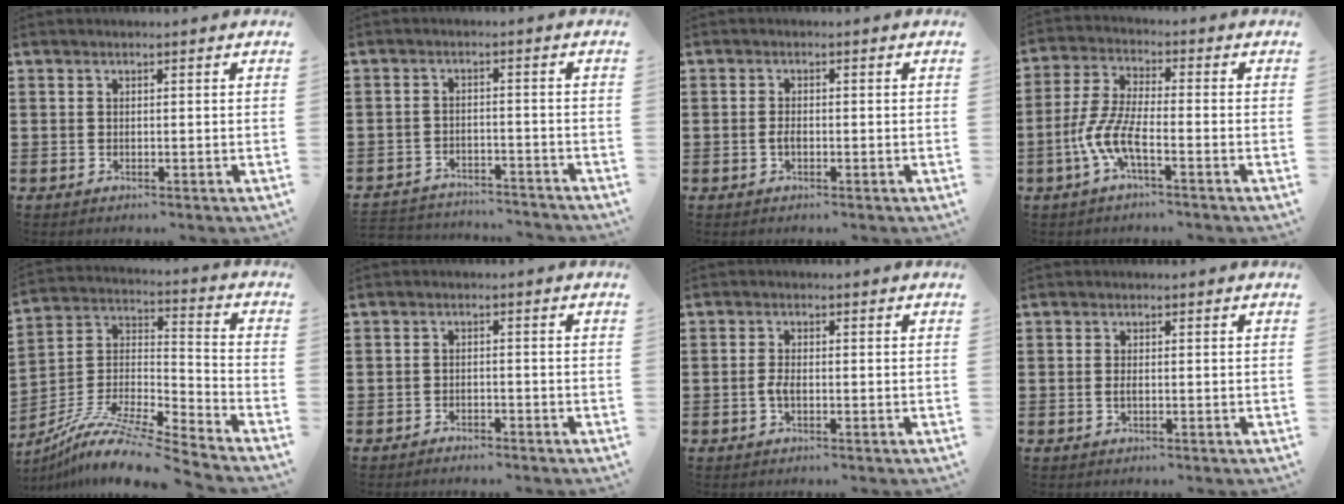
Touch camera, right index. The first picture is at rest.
{"total": 3.4, "force": [-3.4, 0.4, 0.1], "torque": [-0.007, 0.002, -0.073]}
{"total": 1.4, "force": [-0.5, 0.5, 1.2], "torque": [-0.033, -0.007, -0.010]}
{"total": 7.4, "force": [-3.4, 1.8, 6.3], "torque": [-0.160, -0.017, -0.073]}
{"total": 11.3, "force": [-9.5, 1.1, 6.1], "torque": [-0.126, 0.007, -0.192]}
{"total": 1.5, "force": [-1.5, 0.3, 0.1], "torque": [-0.007, 0.004, -0.032]}
{"total": 1.9, "force": [-0.6, 0.5, 1.8], "torque": [-0.050, -0.009, -0.015]}
{"total": 0.9, "force": [-0.2, 0.2, 0.9], "torque": [-0.017, -0.002, -0.003]}